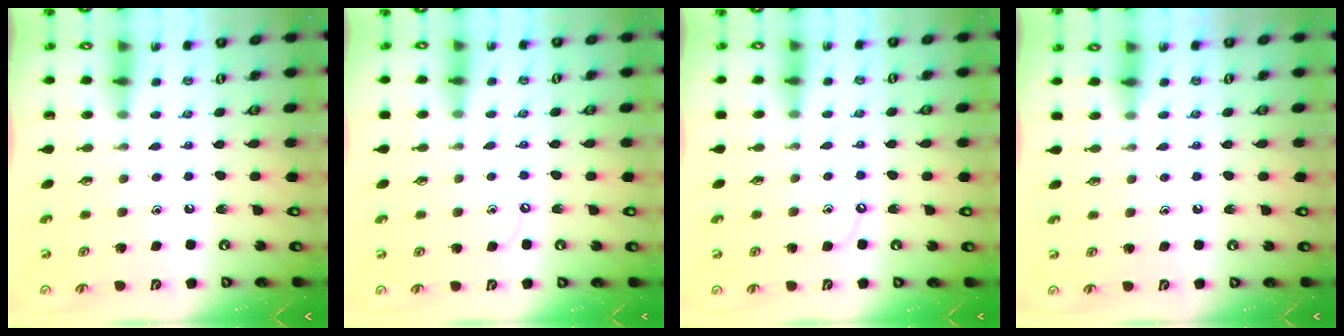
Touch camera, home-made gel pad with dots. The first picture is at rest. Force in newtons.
{"total": 3.7, "press": 3.7, "slide": 0.5}
{"total": 5.0, "press": 4.9, "slide": 0.7}
{"total": 3.0, "press": 2.9, "slide": 0.5}